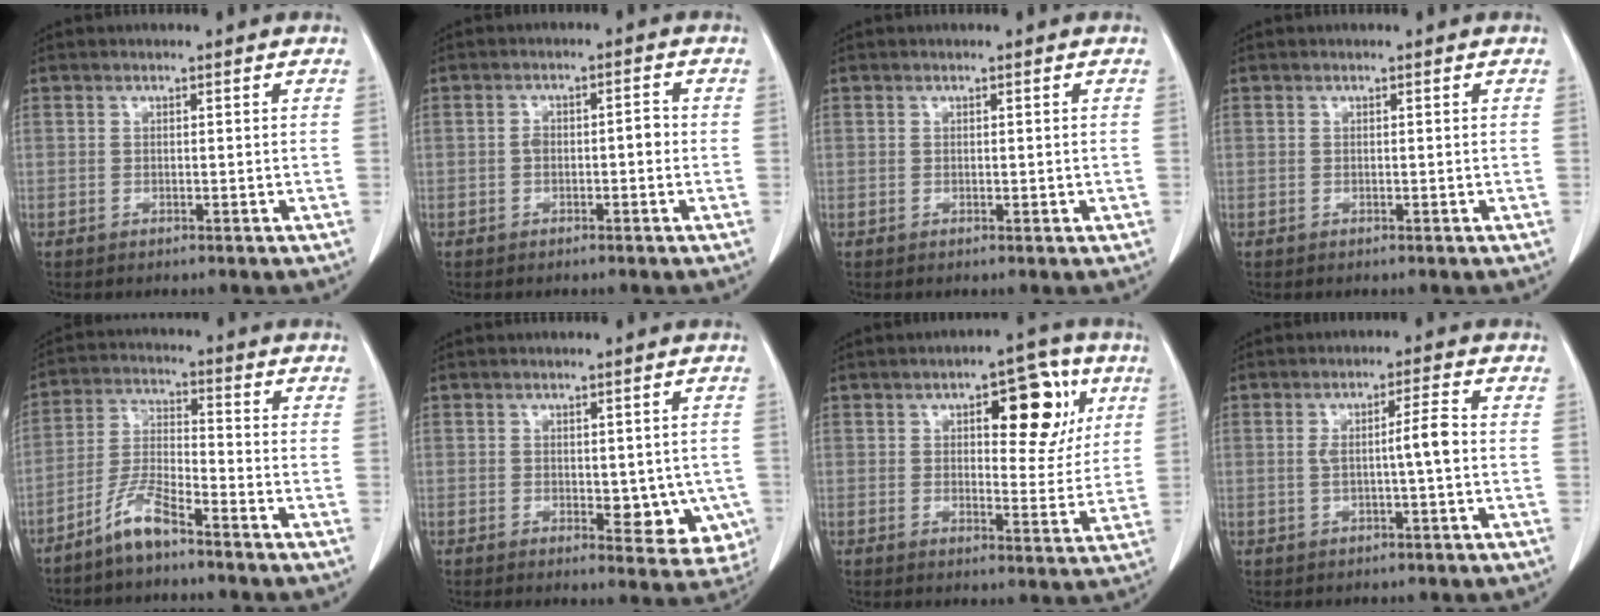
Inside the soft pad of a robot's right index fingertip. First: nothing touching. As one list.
[{"total": 3.1, "force": [-0.5, 1.4, 2.7], "torque": [-0.044, 0.016, -0.005]}, {"total": 0.8, "force": [0.0, 0.6, 0.6], "torque": [-0.006, -0.001, 0.002]}, {"total": 0.0}, {"total": 6.6, "force": [-5.1, 0.8, 4.1], "torque": [-0.094, -0.009, -0.103]}, {"total": 7.5, "force": [-1.2, 4.1, 6.2], "torque": [-0.045, -0.009, -0.008]}, {"total": 11.0, "force": [4.3, 4.3, 9.2], "torque": [-0.111, 0.019, 0.058]}, {"total": 4.3, "force": [-0.2, 0.0, 4.3], "torque": [-0.076, 0.006, 0.000]}]